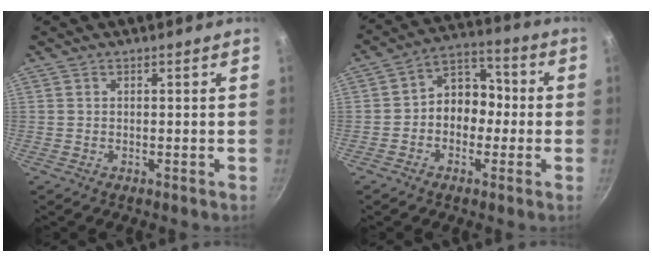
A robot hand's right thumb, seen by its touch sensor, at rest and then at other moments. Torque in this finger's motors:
{"motor_torque": [-0.15, 0.50, -0.02, 0.07, 0.04]}